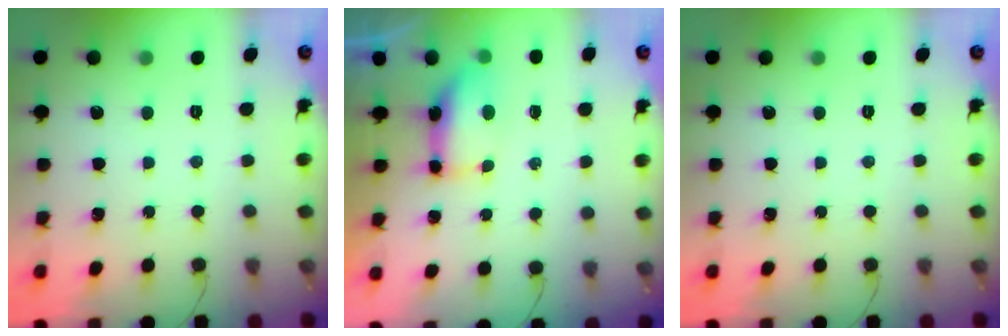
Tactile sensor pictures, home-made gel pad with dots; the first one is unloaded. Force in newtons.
{"total": 8.5, "press": 7.4, "slide": 4.2}
{"total": 0.0}